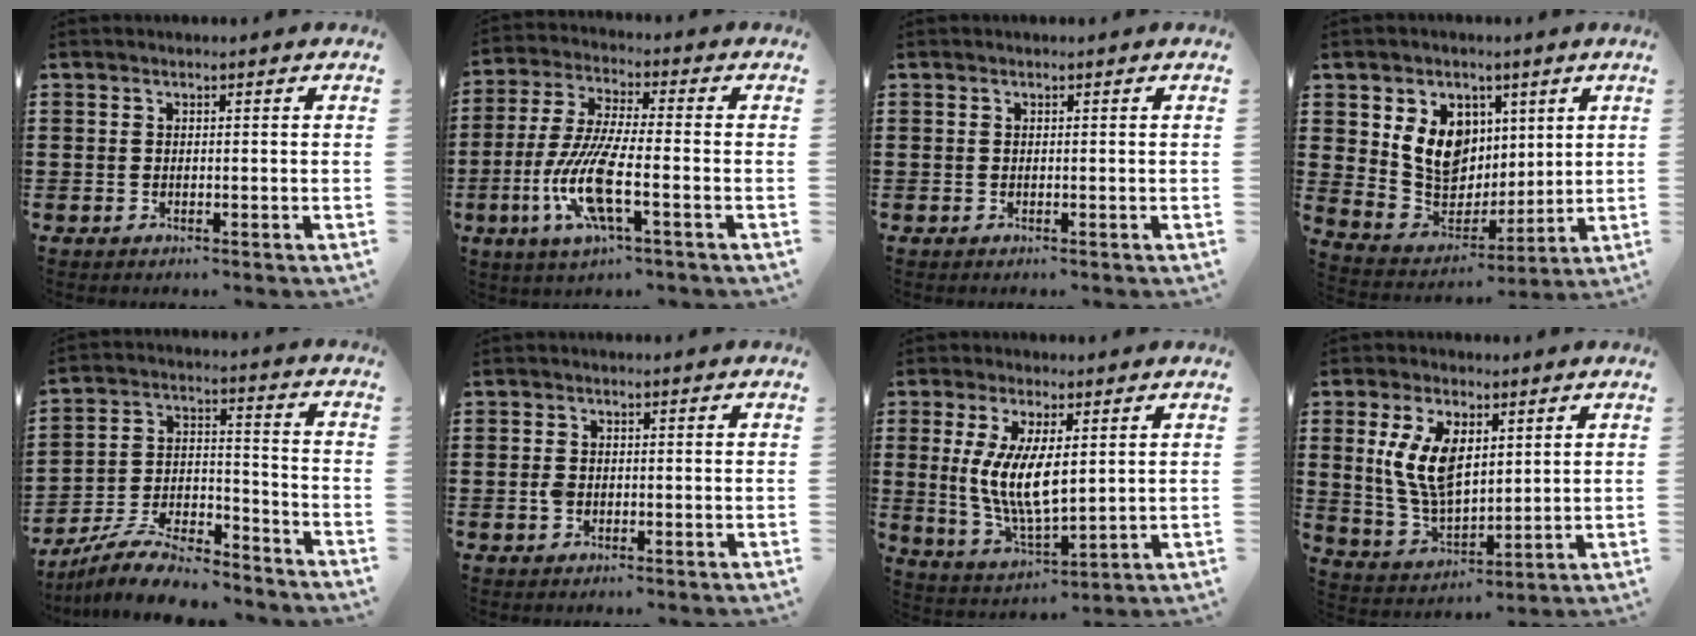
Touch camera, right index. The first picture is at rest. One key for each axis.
{"total": 11.0, "fx": -4.0, "fy": 2.5, "fz": 10.0, "tx": -0.225, "ty": -0.015, "tz": -0.080}
{"total": 0.0}
{"total": 9.9, "fx": 3.6, "fy": 8.1, "fz": 4.5, "tx": -0.112, "ty": -0.004, "tz": 0.072}
{"total": 9.6, "fx": -8.5, "fy": 1.8, "fz": 4.0, "tx": -0.074, "ty": 0.021, "tz": -0.165}
{"total": 1.6, "fx": -0.4, "fy": 1.1, "fz": 1.1, "tx": -0.023, "ty": 0.005, "tz": -0.008}
{"total": 8.9, "fx": 1.1, "fy": 3.4, "fz": 8.1, "tx": -0.168, "ty": 0.000, "tz": 0.021}
{"total": 9.5, "fx": 3.0, "fy": 4.9, "fz": 7.5, "tx": -0.166, "ty": 0.007, "tz": 0.054}